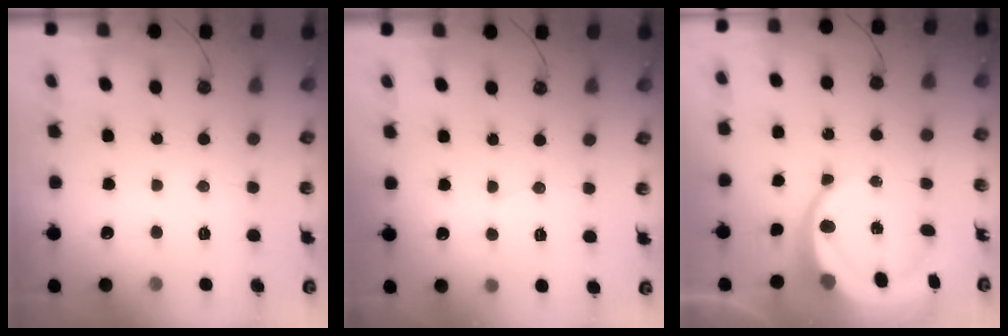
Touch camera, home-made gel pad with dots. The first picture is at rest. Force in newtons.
{"total": 2.3, "press": 2.0, "slide": 1.0}
{"total": 12.6, "press": 12.3, "slide": 2.6}